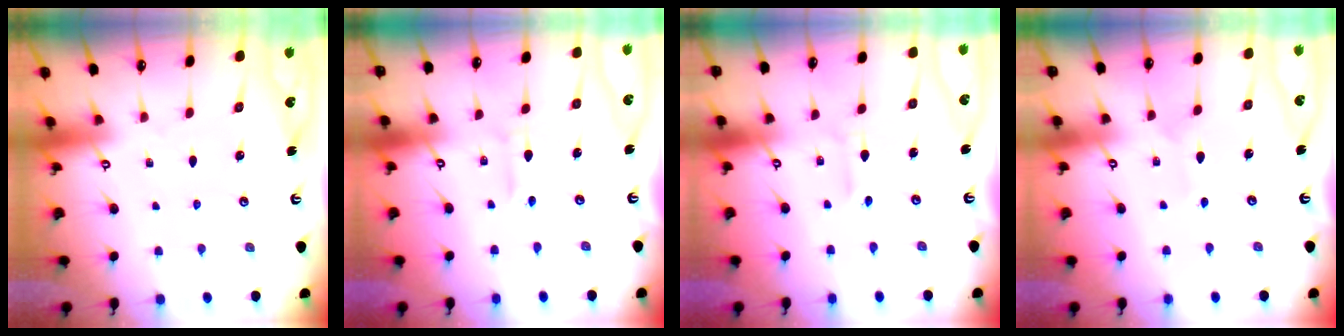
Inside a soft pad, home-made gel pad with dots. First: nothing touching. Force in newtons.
{"total": 3.1, "press": 3.0, "slide": 0.9}
{"total": 2.5, "press": 2.5, "slide": 0.1}
{"total": 4.6, "press": 4.6, "slide": 0.4}